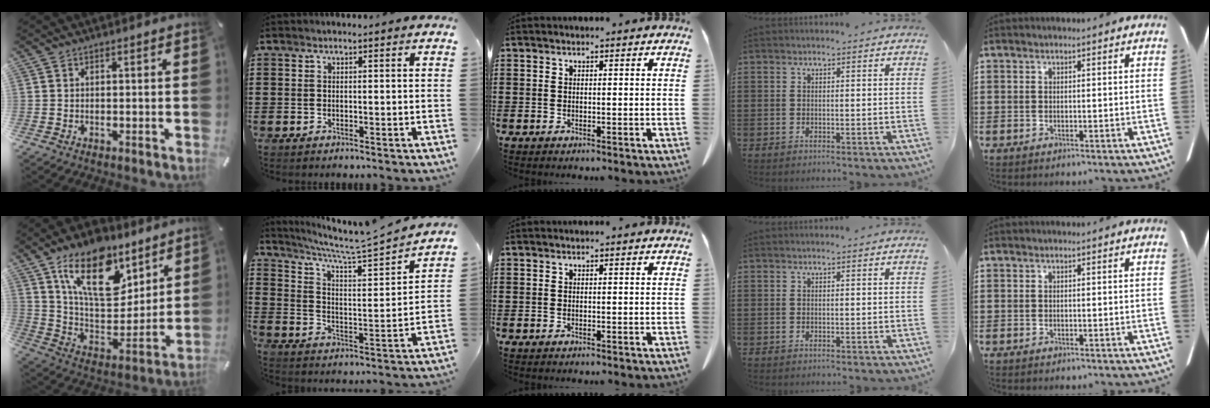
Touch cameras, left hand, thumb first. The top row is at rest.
{"thumb": {"total": 19.8, "force": [12.4, 10.4, 11.4], "torque": [-0.196, -0.062, 0.219]}, "index": {"total": 5.3, "force": [4.9, -1.2, 1.7], "torque": [-0.057, -0.053, 0.071]}}